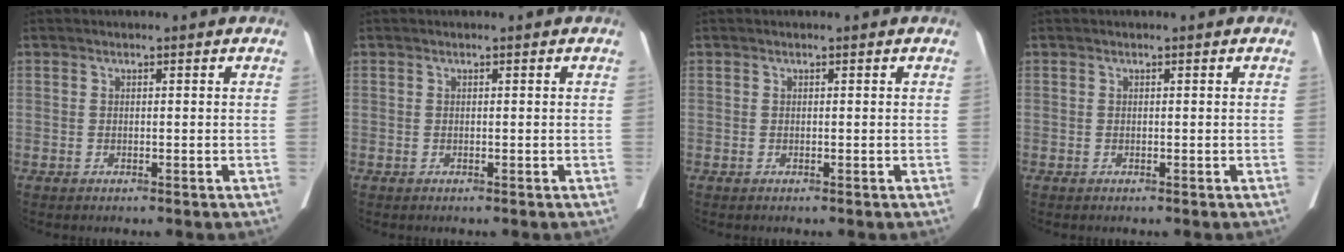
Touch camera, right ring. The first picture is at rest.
{"total": 0.0}
{"total": 0.0}
{"total": 0.0}